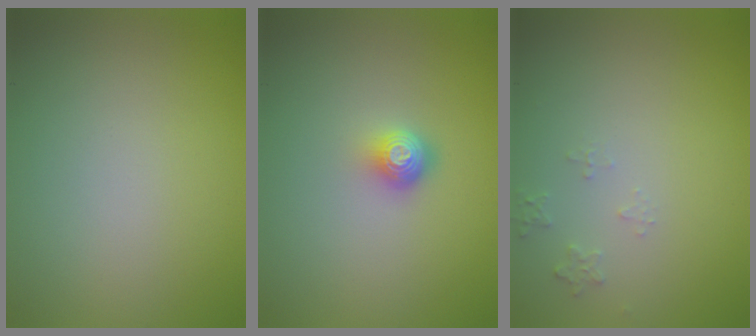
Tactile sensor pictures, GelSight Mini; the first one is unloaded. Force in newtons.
{"total": 2.0, "press": 1.4, "slide": 1.5}
{"total": 1.1, "press": 1.1, "slide": 0.2}